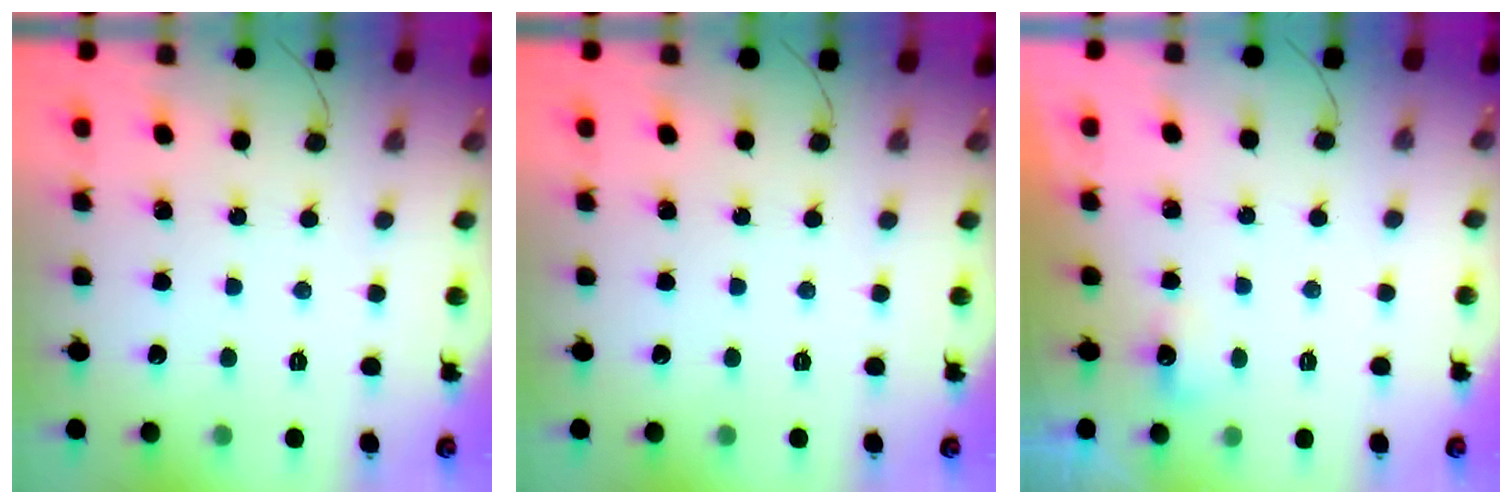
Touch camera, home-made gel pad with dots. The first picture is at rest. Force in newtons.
{"total": 0.0}
{"total": 10.5, "press": 3.4, "slide": 9.9}